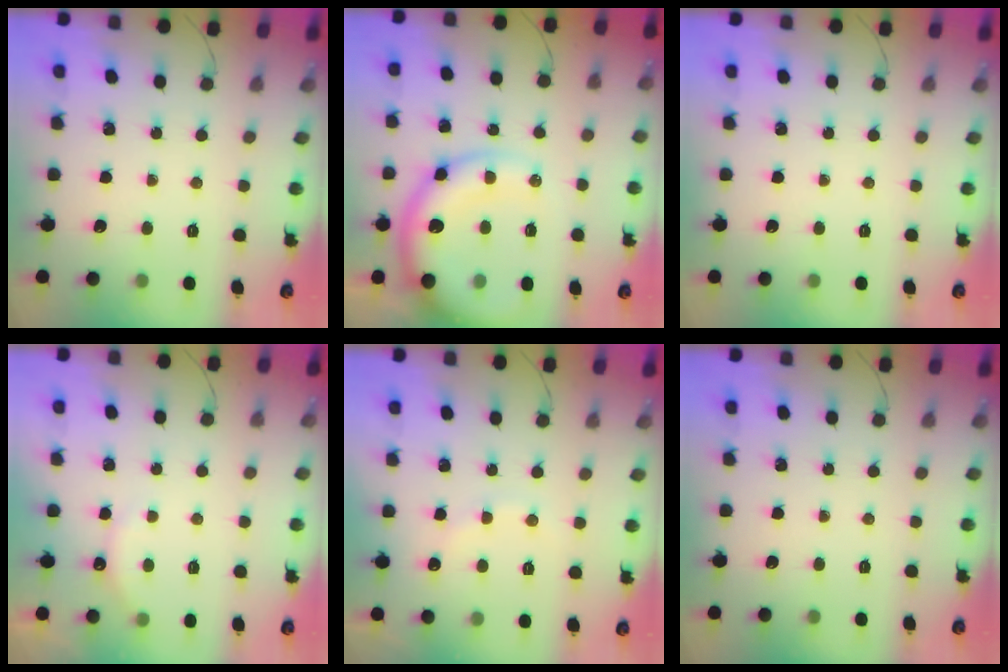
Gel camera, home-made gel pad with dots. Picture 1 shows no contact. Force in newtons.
{"total": 17.4, "press": 16.9, "slide": 4.4}
{"total": 0.0}
{"total": 5.3, "press": 5.2, "slide": 1.1}
{"total": 7.3, "press": 7.2, "slide": 1.4}
{"total": 0.0}